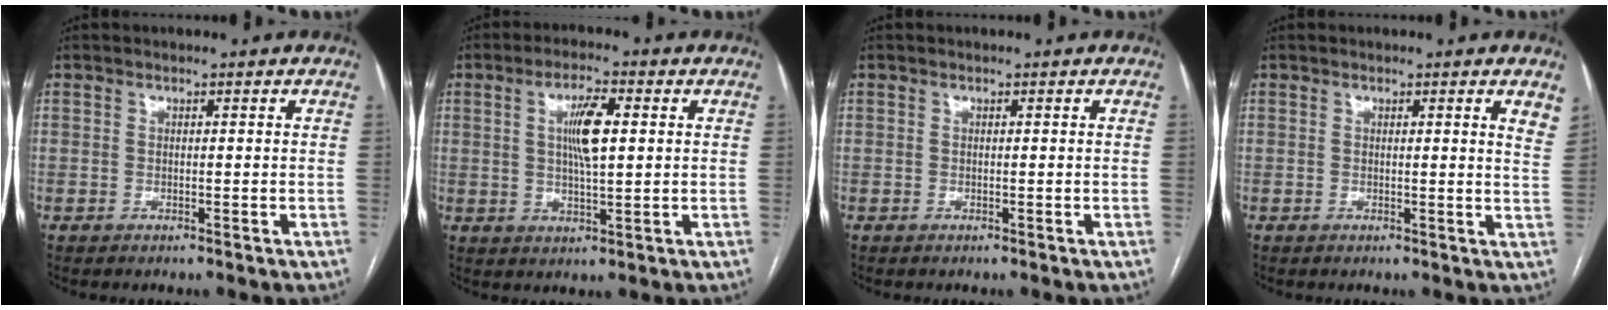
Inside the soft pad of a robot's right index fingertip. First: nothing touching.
{"total": 6.6, "force": [1.4, 1.2, 6.3], "torque": [-0.118, 0.006, 0.026]}
{"total": 0.0}
{"total": 3.7, "force": [2.5, 0.2, 2.6], "torque": [-0.030, -0.010, 0.012]}